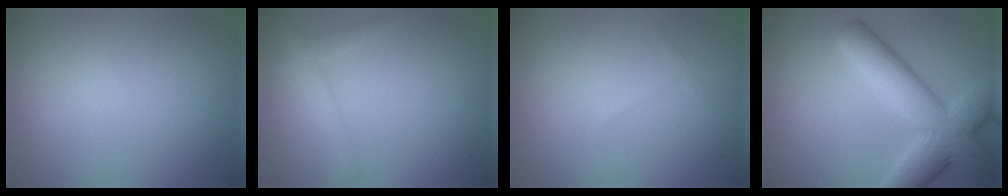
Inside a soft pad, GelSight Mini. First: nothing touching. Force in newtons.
{"total": 2.3, "press": 2.3, "slide": 0.1}
{"total": 0.5, "press": 0.5, "slide": 0.0}
{"total": 9.0, "press": 9.0, "slide": 0.3}